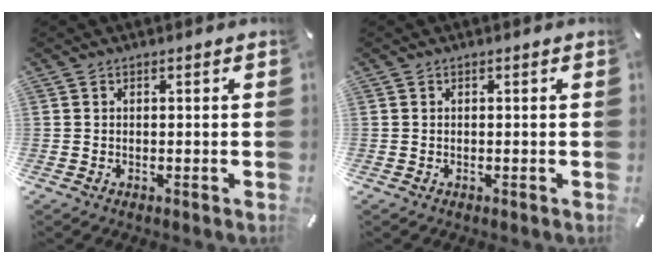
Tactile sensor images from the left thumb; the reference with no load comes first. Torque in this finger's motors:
{"motor_torque": [0.00, 0.00, 0.00, 0.00, 0.00]}